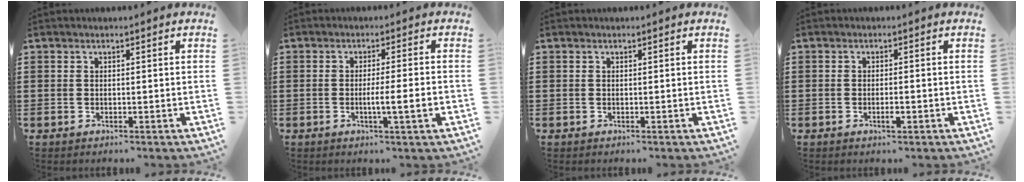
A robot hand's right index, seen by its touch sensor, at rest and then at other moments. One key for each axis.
{"total": 4.4, "fx": -1.1, "fy": -0.1, "fz": 4.3, "tx": -0.073, "ty": -0.009, "tz": -0.020}
{"total": 0.0}
{"total": 1.7, "fx": -0.8, "fy": 0.4, "fz": 1.5, "tx": -0.027, "ty": 0.000, "tz": -0.013}